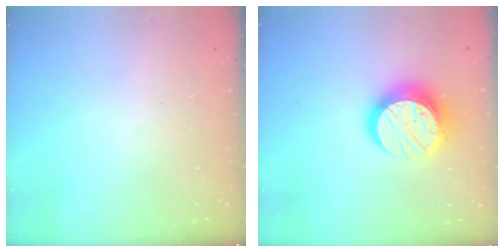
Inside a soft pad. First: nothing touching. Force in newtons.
{"total": 14.3, "press": 14.2, "slide": 1.6}